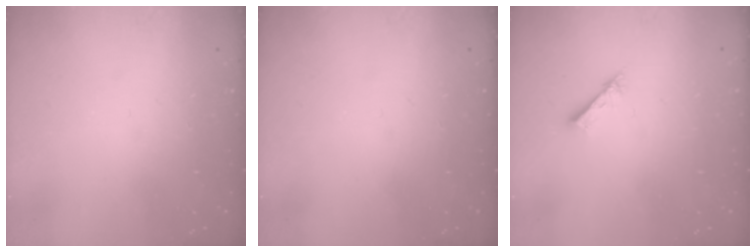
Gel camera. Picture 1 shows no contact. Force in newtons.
{"total": 0.0}
{"total": 1.5, "press": 1.5, "slide": 0.1}